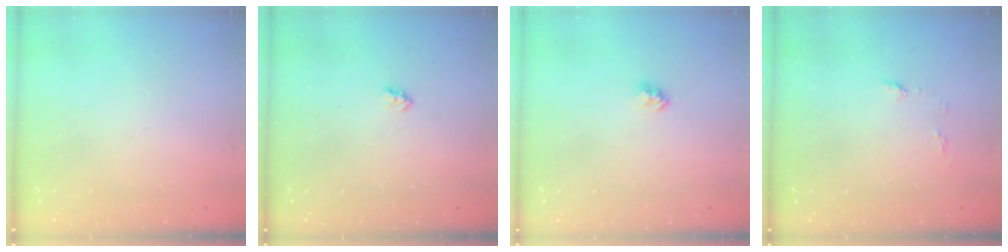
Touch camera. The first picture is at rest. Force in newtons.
{"total": 2.0, "press": 2.0, "slide": 0.3}
{"total": 2.8, "press": 2.8, "slide": 0.4}
{"total": 5.4, "press": 5.4, "slide": 0.6}